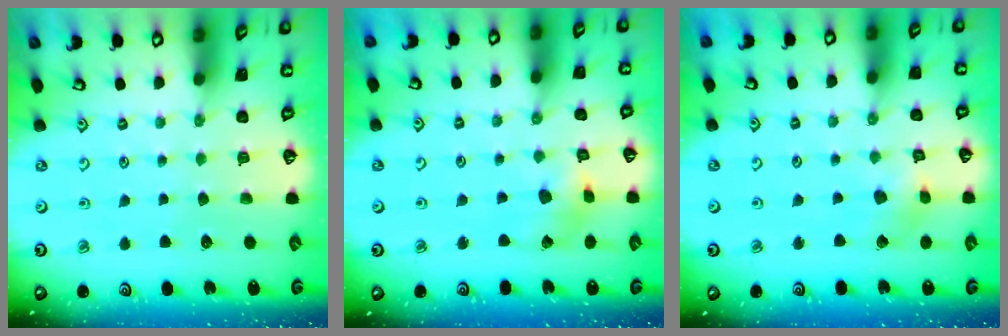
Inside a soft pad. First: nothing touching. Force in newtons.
{"total": 7.2, "press": 7.2, "slide": 0.8}
{"total": 4.8, "press": 4.7, "slide": 0.6}